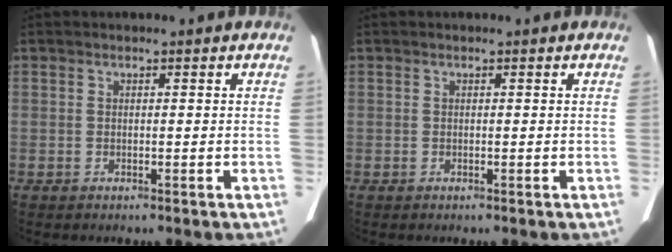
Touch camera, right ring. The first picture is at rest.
{"total": 0.0}